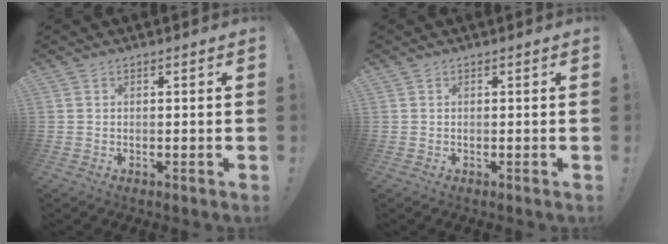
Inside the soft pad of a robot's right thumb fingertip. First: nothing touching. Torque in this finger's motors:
{"motor_torque": [-0.27, -0.27, 0.00, 0.00, 0.02]}